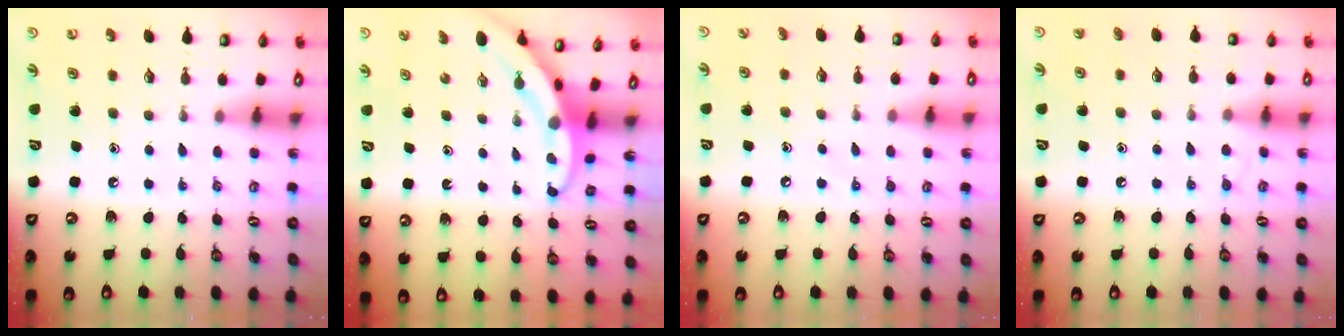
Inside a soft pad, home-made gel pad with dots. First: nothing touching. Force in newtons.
{"total": 3.3, "press": 3.3, "slide": 0.3}
{"total": 4.2, "press": 4.2, "slide": 0.2}
{"total": 5.1, "press": 5.0, "slide": 0.5}